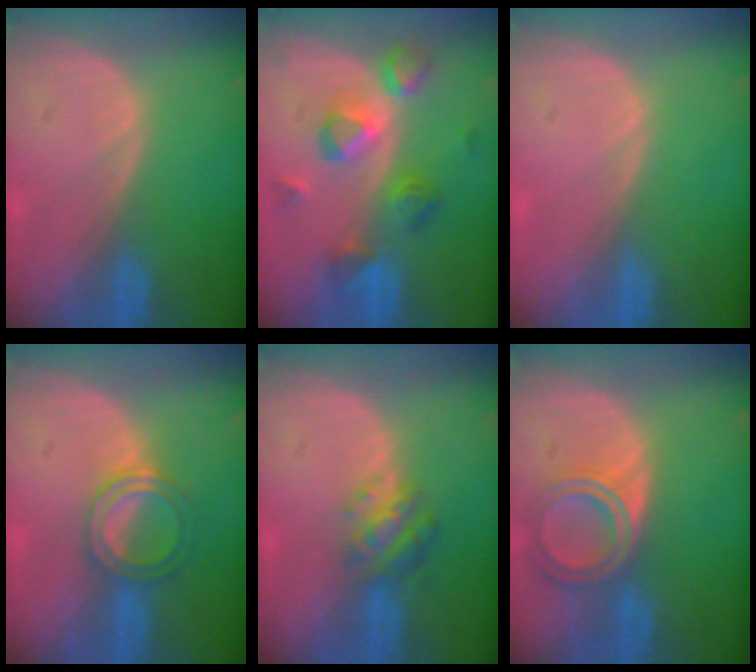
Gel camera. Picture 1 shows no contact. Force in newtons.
{"total": 7.5, "press": 7.5, "slide": 0.9}
{"total": 0.0}
{"total": 4.9, "press": 4.8, "slide": 1.1}
{"total": 4.8, "press": 4.5, "slide": 1.7}
{"total": 6.4, "press": 5.7, "slide": 2.8}